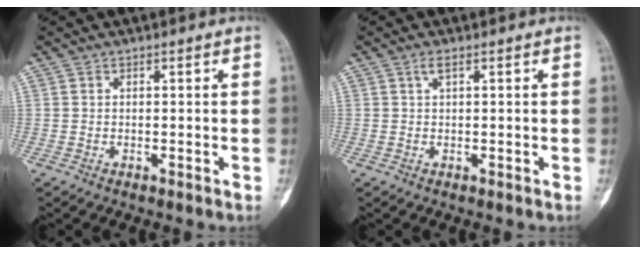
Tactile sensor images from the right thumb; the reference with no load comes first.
{"total": 1.3, "force": [0.6, 0.3, 1.1], "torque": [-0.028, 0.008, 0.013]}